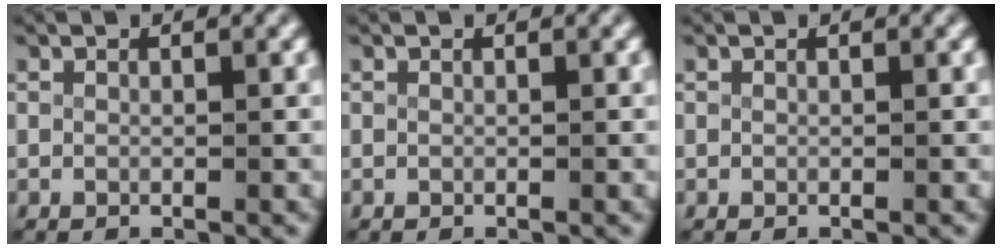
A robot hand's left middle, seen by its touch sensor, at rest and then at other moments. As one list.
[{"total": 0.0}, {"total": 0.0}]